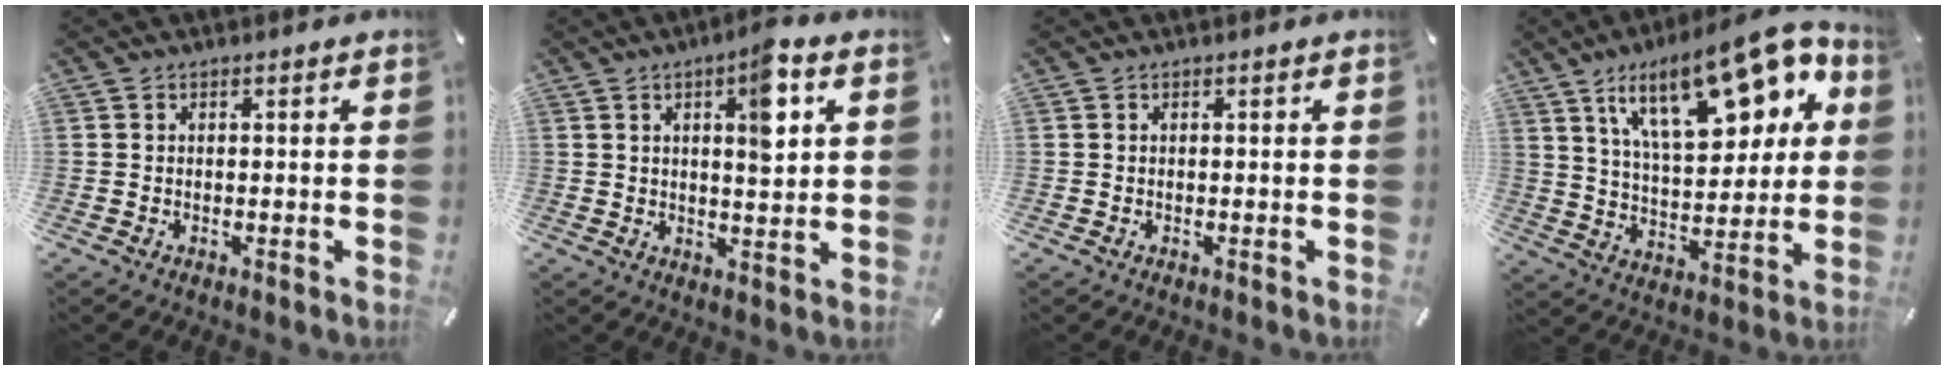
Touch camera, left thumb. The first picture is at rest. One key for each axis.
{"total": 8.5, "fx": 3.5, "fy": 2.5, "fz": 7.4, "tx": -0.099, "ty": -0.018, "tz": 0.049}
{"total": 0.0}
{"total": 22.8, "fx": 12.9, "fy": 9.8, "fz": 16.1, "tx": -0.260, "ty": -0.058, "tz": 0.215}